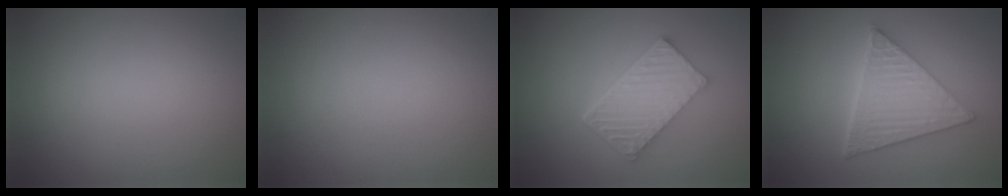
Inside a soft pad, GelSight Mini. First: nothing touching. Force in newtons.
{"total": 0.0}
{"total": 5.7, "press": 4.2, "slide": 3.9}
{"total": 6.3, "press": 4.5, "slide": 4.3}